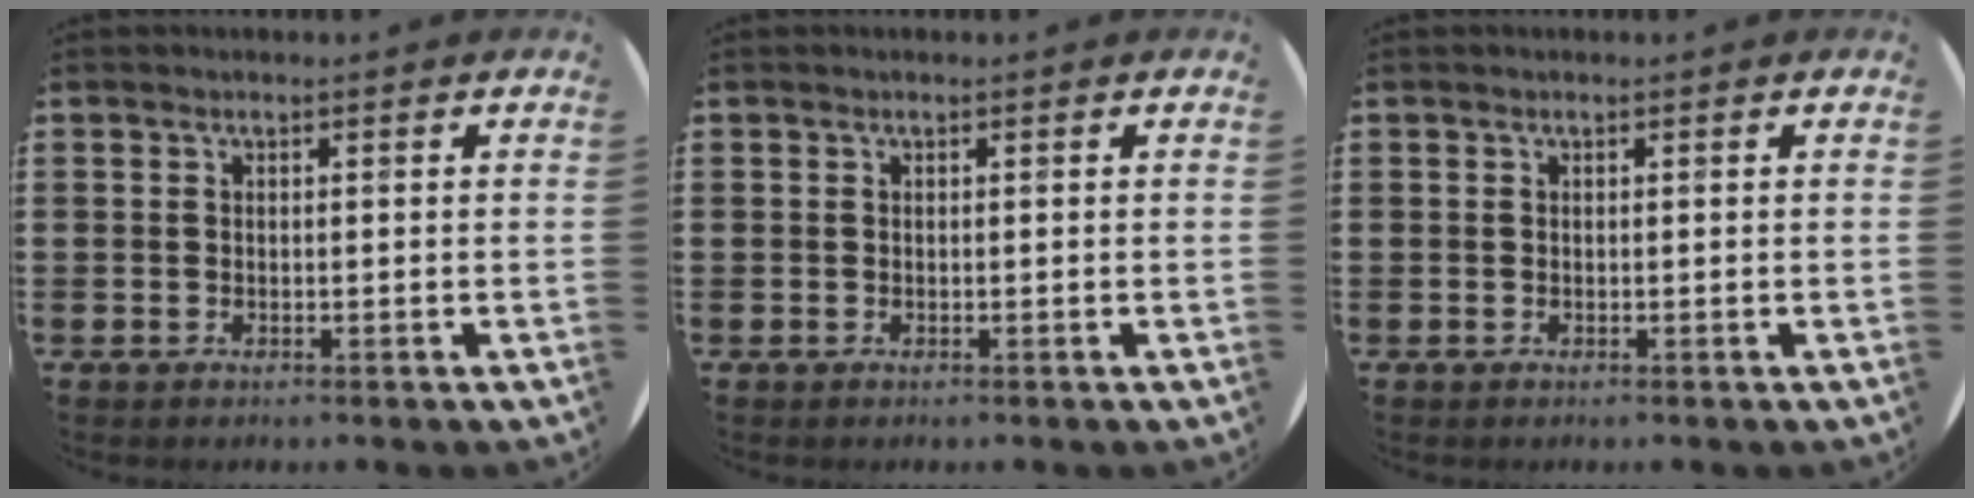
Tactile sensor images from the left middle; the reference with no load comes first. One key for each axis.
{"total": 0.0}
{"total": 0.0}